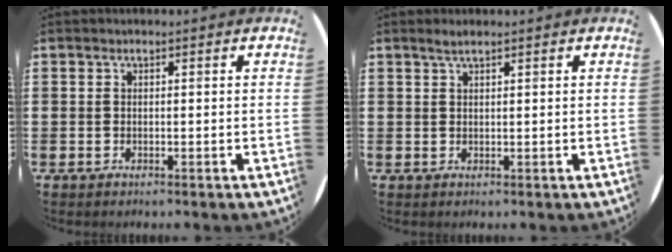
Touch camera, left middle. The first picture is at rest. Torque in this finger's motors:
{"motor_torque": [0.33, -0.24, 0.00, 0.00]}